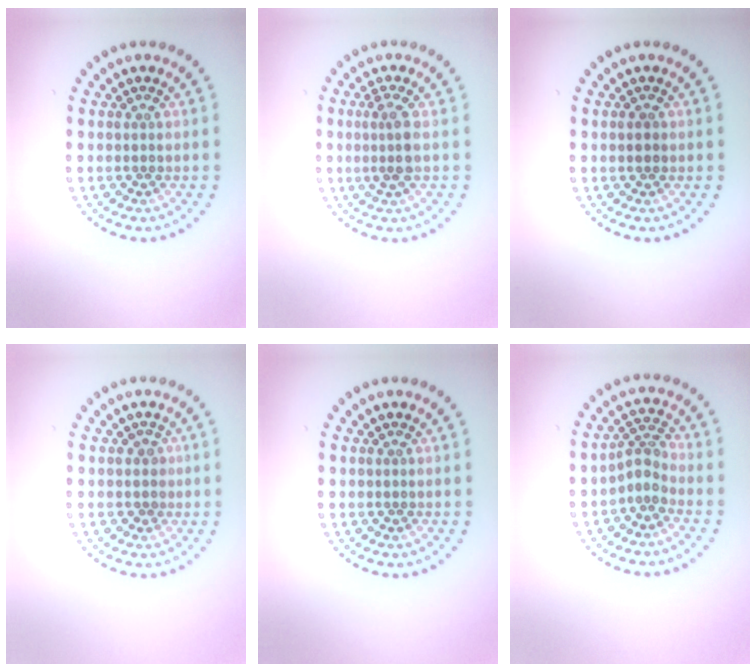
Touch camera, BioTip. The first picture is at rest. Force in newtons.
{"total": 2.1, "press": 1.8, "slide": 1.0}
{"total": 0.7, "press": 0.7, "slide": 0.1}
{"total": 0.9, "press": 0.7, "slide": 0.6}
{"total": 0.0}
{"total": 2.2, "press": 1.6, "slide": 1.5}